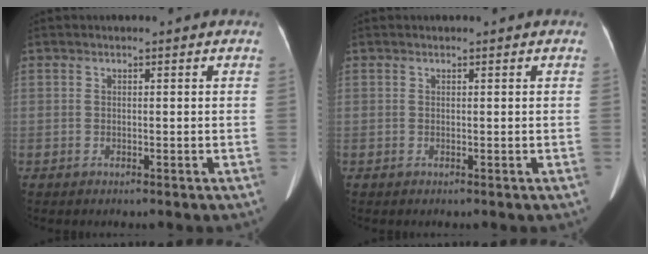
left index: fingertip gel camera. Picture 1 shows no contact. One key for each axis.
{"total": 0.0}